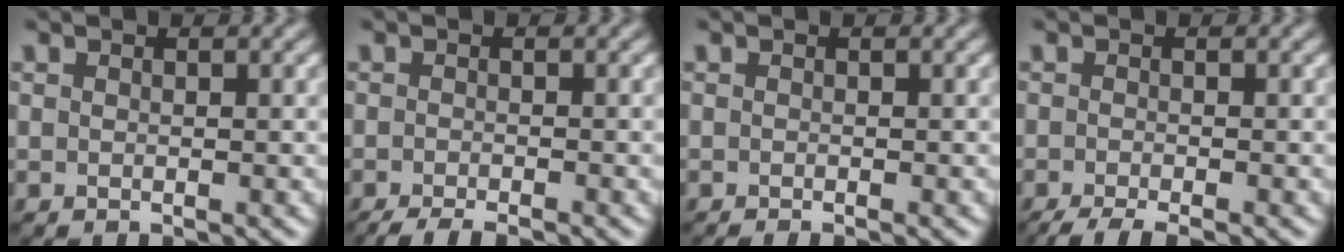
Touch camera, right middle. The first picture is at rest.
{"total": 3.1, "force": [-2.6, 0.6, 1.7], "torque": [-0.025, -0.004, -0.045]}
{"total": 1.0, "force": [-0.7, 0.2, 0.6], "torque": [0.000, -0.005, -0.014]}
{"total": 3.5, "force": [-2.7, 0.7, 2.2], "torque": [-0.032, -0.004, -0.052]}